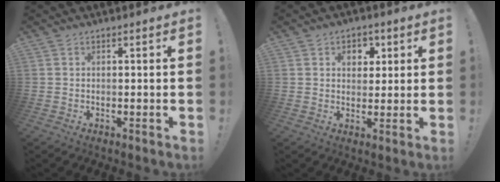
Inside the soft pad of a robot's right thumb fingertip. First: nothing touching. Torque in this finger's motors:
{"motor_torque": [0.32, 1.32, 0.34, -0.37, 0.00]}